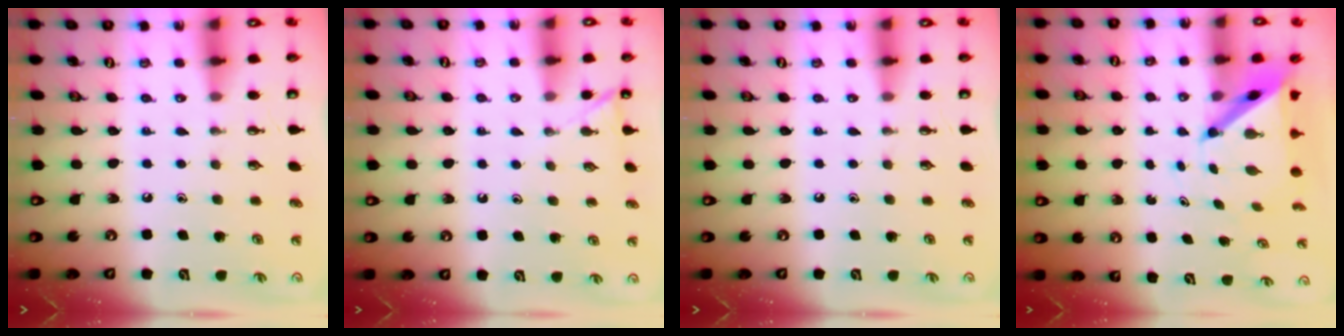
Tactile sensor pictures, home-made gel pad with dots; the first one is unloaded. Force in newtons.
{"total": 2.1, "press": 2.1, "slide": 0.3}
{"total": 0.0}
{"total": 5.4, "press": 5.3, "slide": 0.7}